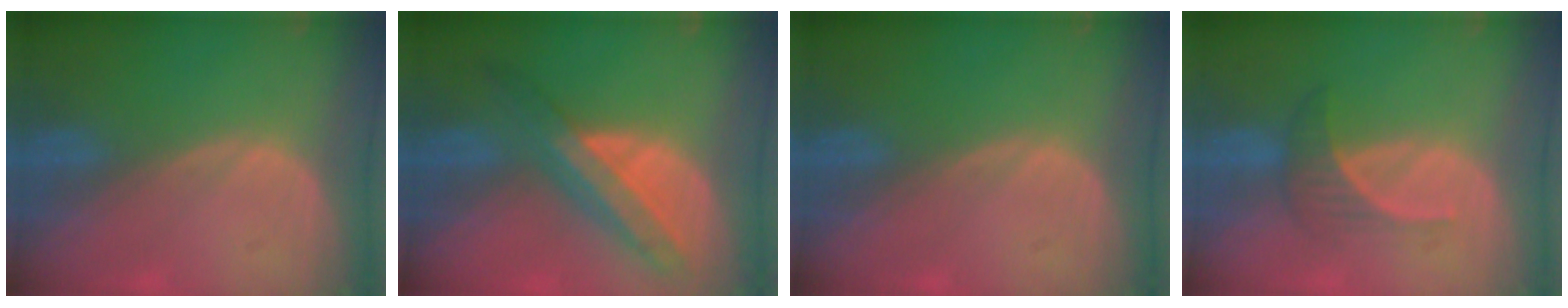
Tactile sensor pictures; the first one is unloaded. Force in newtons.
{"total": 8.5, "press": 7.3, "slide": 4.3}
{"total": 0.0}
{"total": 3.6, "press": 3.5, "slide": 0.9}